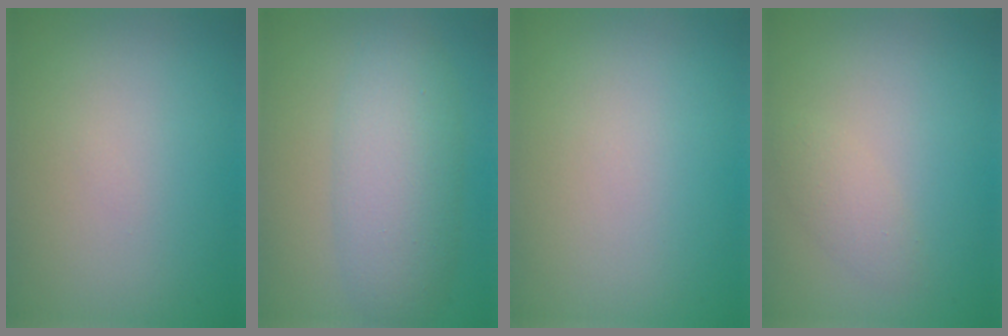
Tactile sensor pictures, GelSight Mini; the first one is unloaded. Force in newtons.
{"total": 5.6, "press": 5.6, "slide": 0.2}
{"total": 0.0}
{"total": 1.5, "press": 1.5, "slide": 0.0}